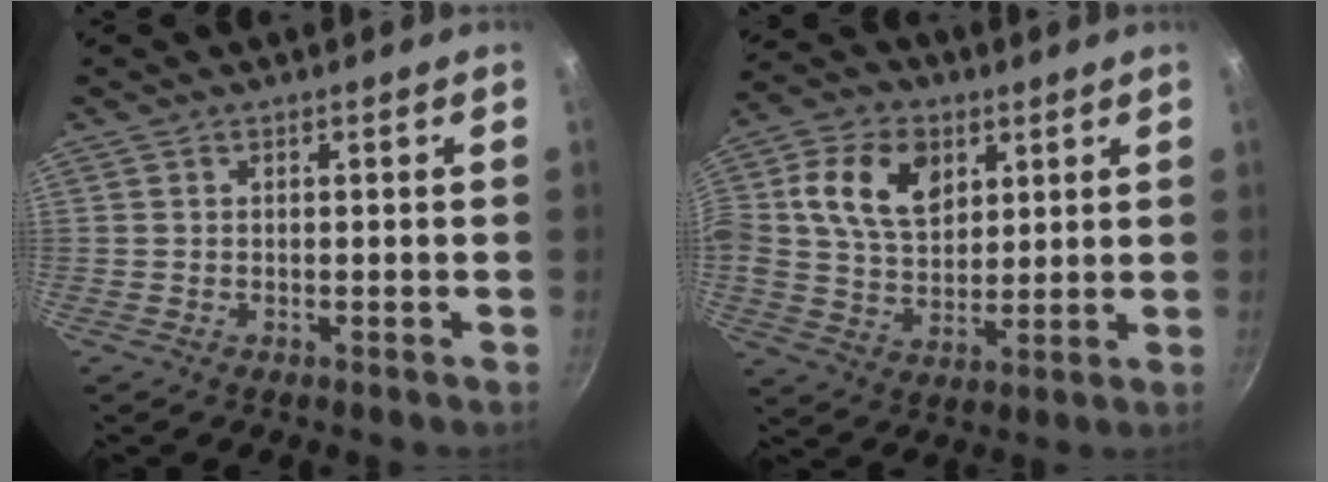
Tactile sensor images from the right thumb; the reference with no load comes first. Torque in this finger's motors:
{"motor_torque": [2.41, 2.60, 1.62, -0.32, 0.71]}